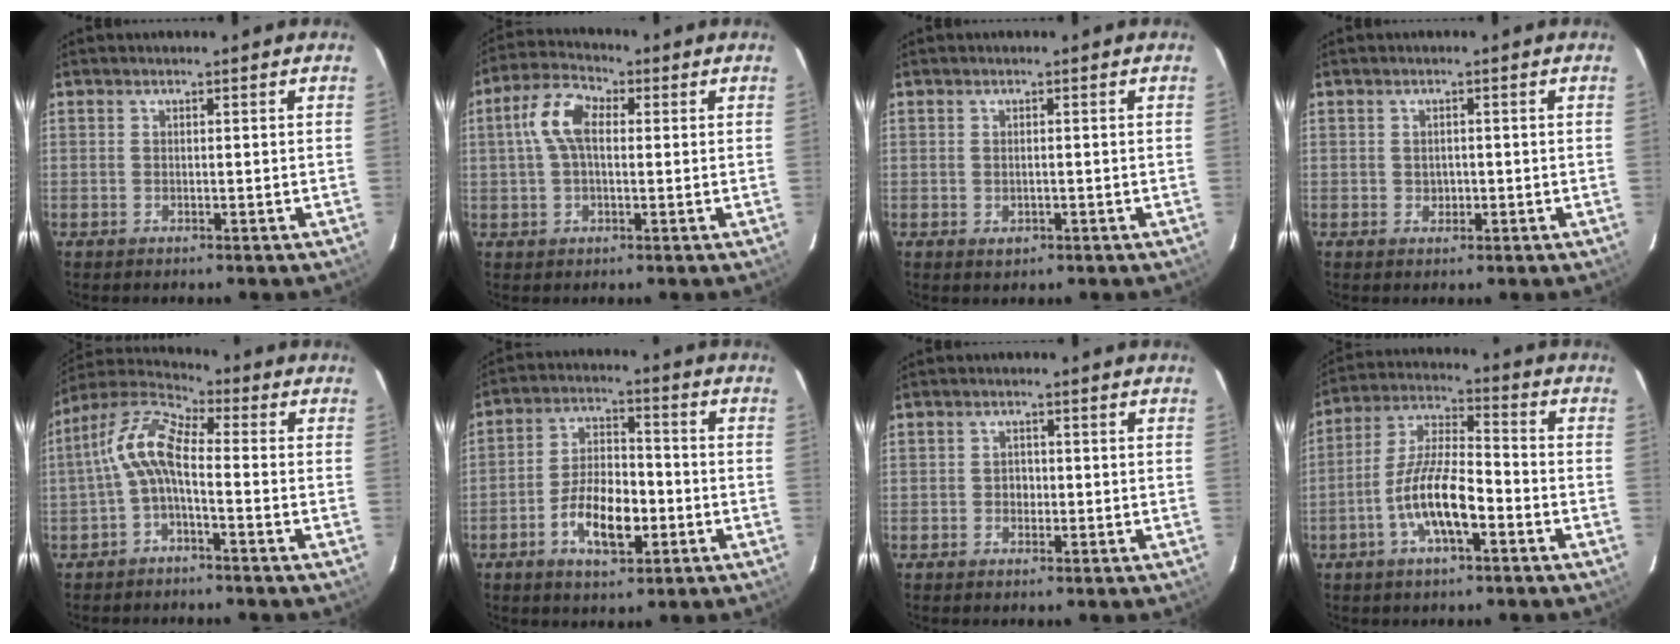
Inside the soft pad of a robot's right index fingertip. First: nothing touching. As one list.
[{"total": 7.9, "force": [1.2, 4.3, 6.6], "torque": [-0.136, 0.024, 0.020]}, {"total": 1.4, "force": [-0.4, 1.0, 1.0], "torque": [-0.015, 0.000, -0.004]}, {"total": 1.6, "force": [-0.2, 1.4, 0.7], "torque": [-0.008, 0.003, -0.002]}, {"total": 8.4, "force": [-1.4, 2.9, 7.8], "torque": [-0.174, 0.022, -0.033]}, {"total": 10.6, "force": [-3.9, 5.0, 8.5], "torque": [-0.167, 0.009, -0.064]}, {"total": 1.7, "force": [-0.5, 1.6, 0.5], "torque": [-0.007, 0.005, -0.007]}, {"total": 11.8, "force": [-4.8, 3.4, 10.2], "torque": [-0.210, 0.002, -0.092]}]